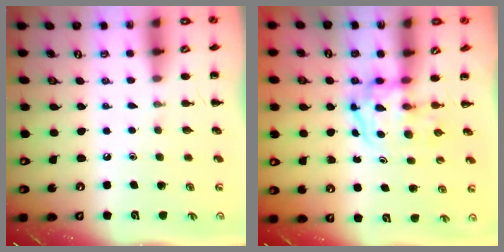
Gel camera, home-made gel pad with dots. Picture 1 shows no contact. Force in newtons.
{"total": 3.8, "press": 3.8, "slide": 0.5}